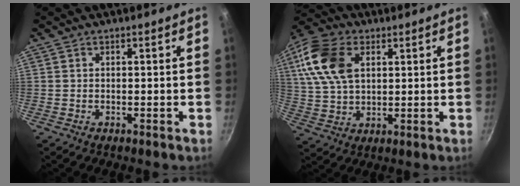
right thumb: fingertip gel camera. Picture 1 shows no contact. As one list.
[{"total": 14.7, "force": [4.5, 9.3, 10.4], "torque": [-0.194, 0.005, 0.083]}]